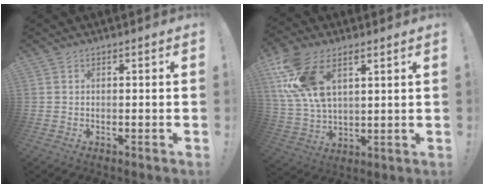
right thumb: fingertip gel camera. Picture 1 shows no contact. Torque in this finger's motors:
{"motor_torque": [0.47, 0.62, 0.53, 0.52, 0.18]}